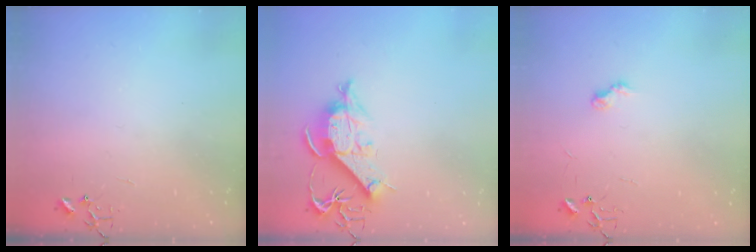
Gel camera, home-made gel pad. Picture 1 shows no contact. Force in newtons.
{"total": 10.6, "press": 10.5, "slide": 1.1}
{"total": 6.6, "press": 6.6, "slide": 0.7}